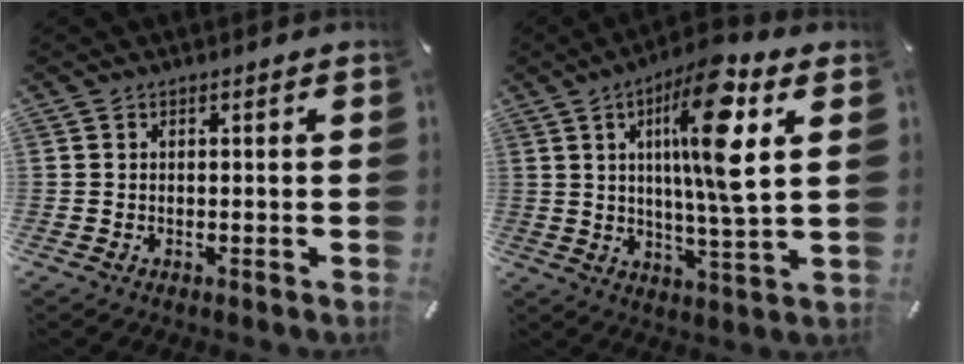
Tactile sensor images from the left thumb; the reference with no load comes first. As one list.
[{"total": 16.5, "force": [5.2, 3.1, 15.3], "torque": [-0.271, -0.012, 0.072]}]